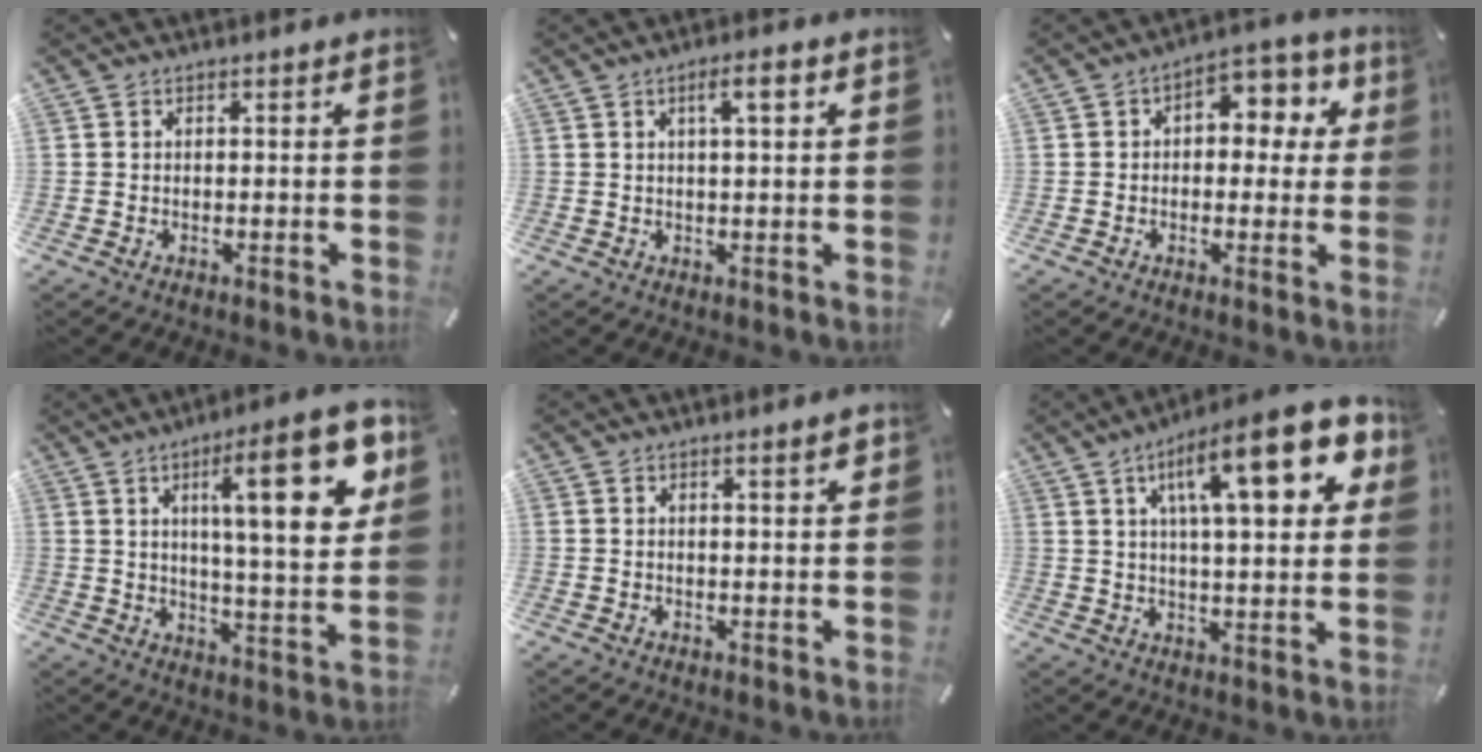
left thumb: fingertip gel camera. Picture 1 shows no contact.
{"total": 4.6, "force": [1.7, 0.9, 4.1], "torque": [-0.068, -0.002, 0.022]}
{"total": 7.7, "force": [1.8, 5.2, 5.4], "torque": [-0.063, -0.010, 0.022]}
{"total": 21.1, "force": [7.8, 5.6, 18.7], "torque": [-0.266, -0.031, 0.105]}
{"total": 2.4, "force": [1.3, 0.4, 2.0], "torque": [-0.033, -0.001, 0.019]}
{"total": 20.7, "force": [8.8, 6.3, 17.7], "torque": [-0.277, -0.023, 0.128]}